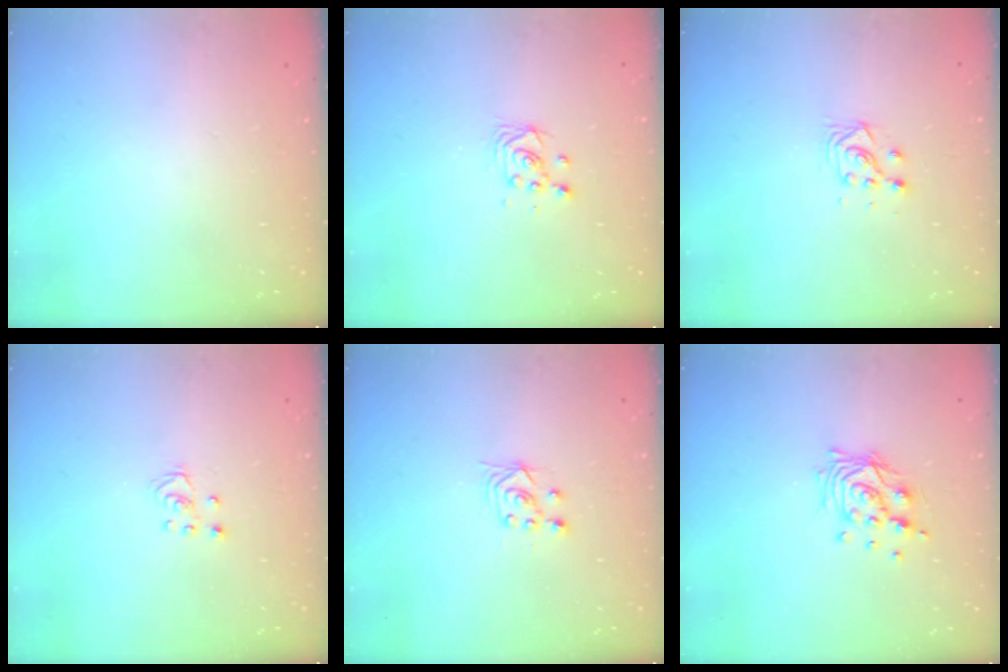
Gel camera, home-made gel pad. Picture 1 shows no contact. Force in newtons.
{"total": 3.3, "press": 3.2, "slide": 0.6}
{"total": 3.5, "press": 3.4, "slide": 0.9}
{"total": 2.5, "press": 2.5, "slide": 0.2}
{"total": 2.5, "press": 2.2, "slide": 1.2}
{"total": 10.6, "press": 10.5, "slide": 1.0}